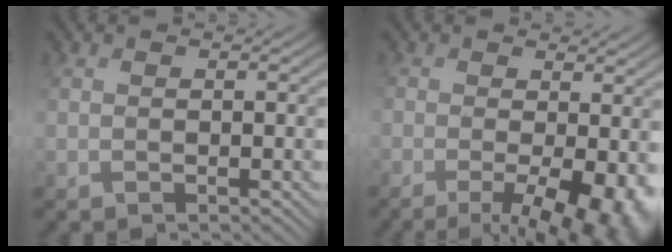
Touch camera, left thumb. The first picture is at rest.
{"total": 9.6, "force": [-3.0, 3.4, 8.5], "torque": [-0.147, -0.011, -0.043]}